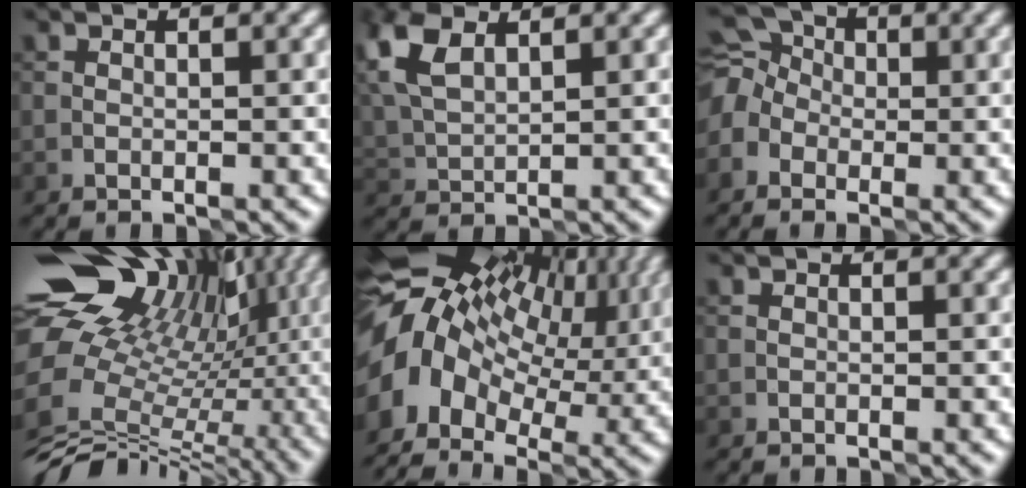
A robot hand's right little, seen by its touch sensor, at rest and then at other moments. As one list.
[{"total": 5.1, "force": [2.8, 2.6, 3.4], "torque": [-0.089, 0.013, 0.060]}, {"total": 5.0, "force": [-0.1, 4.2, 2.7], "torque": [-0.063, 0.022, -0.014]}, {"total": 16.1, "force": [4.1, 11.7, 10.3], "torque": [-0.177, 0.045, 0.086]}, {"total": 16.1, "force": [2.7, 10.4, 12.0], "torque": [-0.234, 0.013, 0.059]}, {"total": 0.0}]